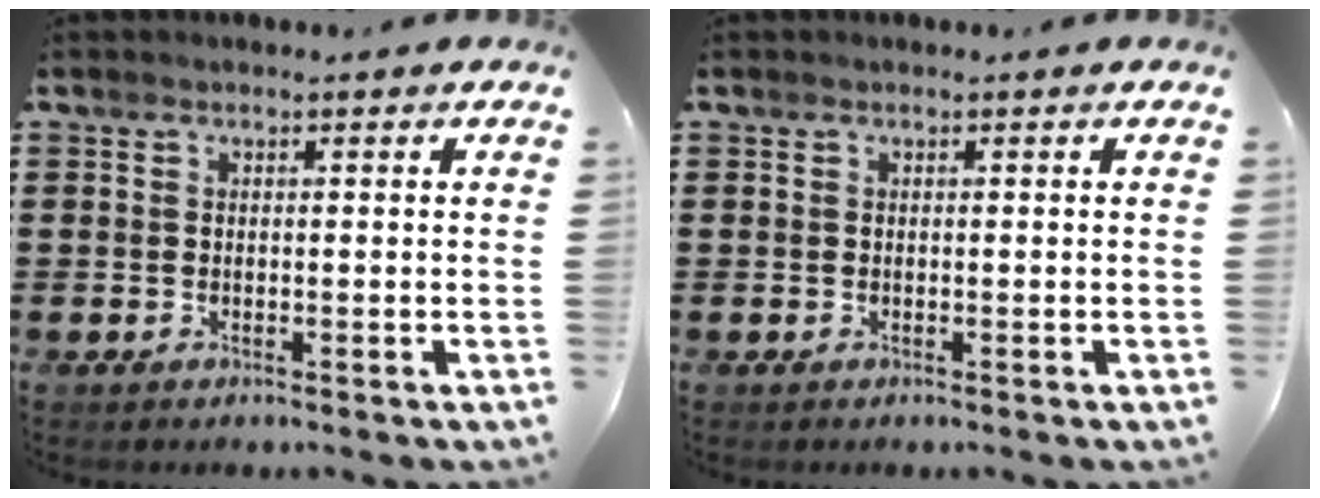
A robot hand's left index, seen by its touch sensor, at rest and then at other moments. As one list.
[{"total": 0.0}]